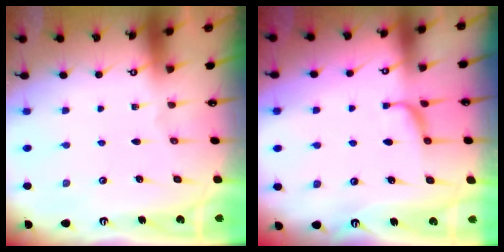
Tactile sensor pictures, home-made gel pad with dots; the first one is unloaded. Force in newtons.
{"total": 1.7, "press": 1.6, "slide": 0.5}